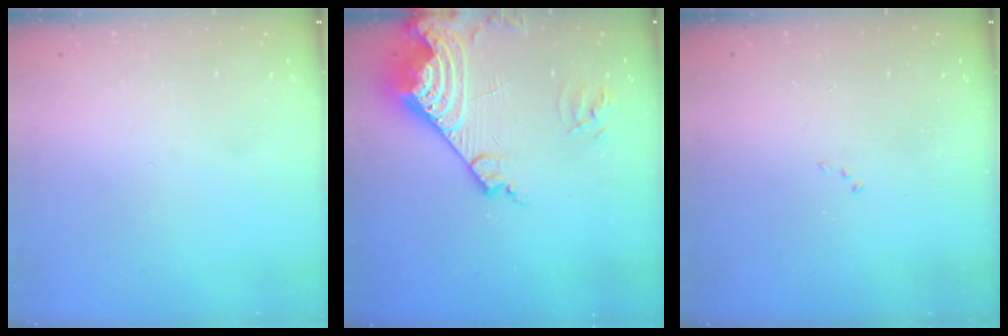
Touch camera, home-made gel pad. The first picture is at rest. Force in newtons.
{"total": 16.3, "press": 16.2, "slide": 1.9}
{"total": 5.8, "press": 5.8, "slide": 0.8}